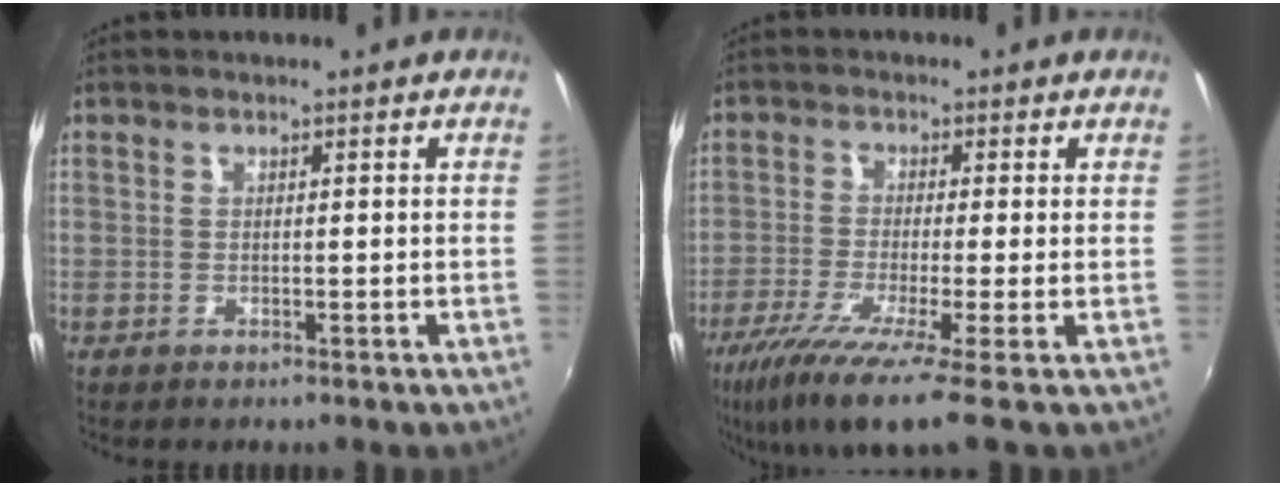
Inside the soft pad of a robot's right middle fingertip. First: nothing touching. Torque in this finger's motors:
{"motor_torque": [1.14, -1.00, 0.22, 0.14]}